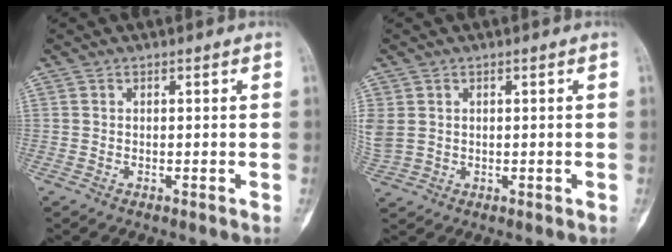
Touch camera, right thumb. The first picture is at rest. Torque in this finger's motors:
{"motor_torque": [-1.13, 1.65, 1.32, 0.17, 0.49]}